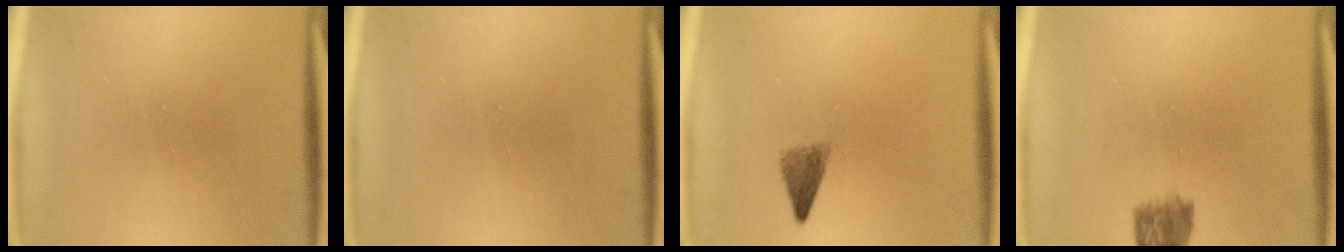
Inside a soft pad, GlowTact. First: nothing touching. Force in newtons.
{"total": 0.0}
{"total": 2.5}
{"total": 4.5}